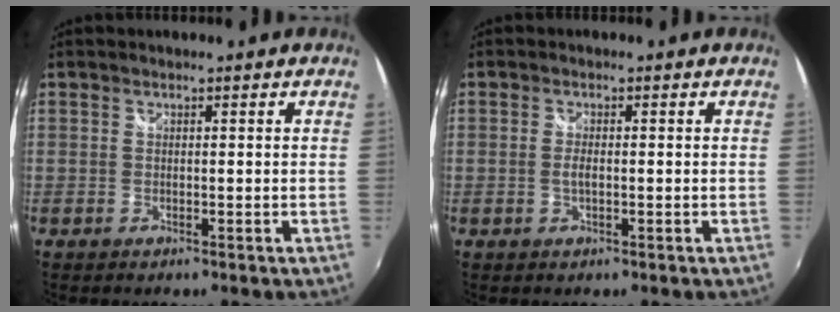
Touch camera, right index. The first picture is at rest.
{"total": 1.5, "force": [-0.3, 0.5, 1.4], "torque": [-0.030, -0.001, -0.006]}